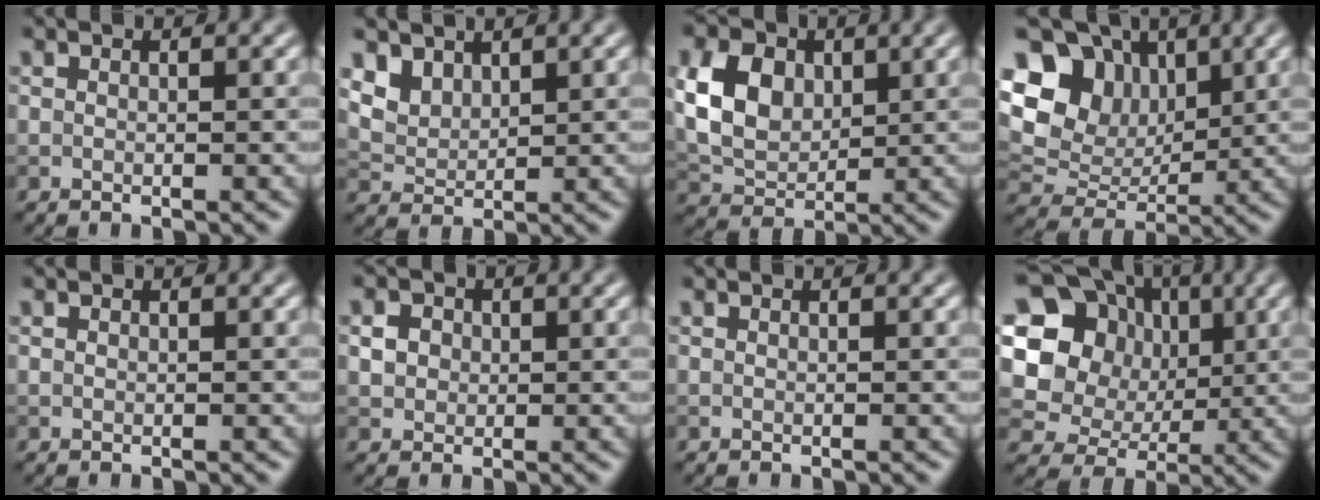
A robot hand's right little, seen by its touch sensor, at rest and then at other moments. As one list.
[{"total": 3.9, "force": [2.8, 2.3, 1.5], "torque": [-0.047, -0.009, 0.075]}, {"total": 6.3, "force": [1.4, 4.5, 4.1], "torque": [-0.091, 0.004, 0.025]}, {"total": 11.0, "force": [3.8, 8.5, 6.0], "torque": [-0.119, 0.028, 0.061]}, {"total": 0.0}, {"total": 1.9, "force": [0.4, 1.7, 0.7], "torque": [-0.012, 0.000, 0.013]}, {"total": 0.0}, {"total": 17.4, "force": [4.2, 15.4, 7.0], "torque": [-0.166, 0.029, 0.058]}]